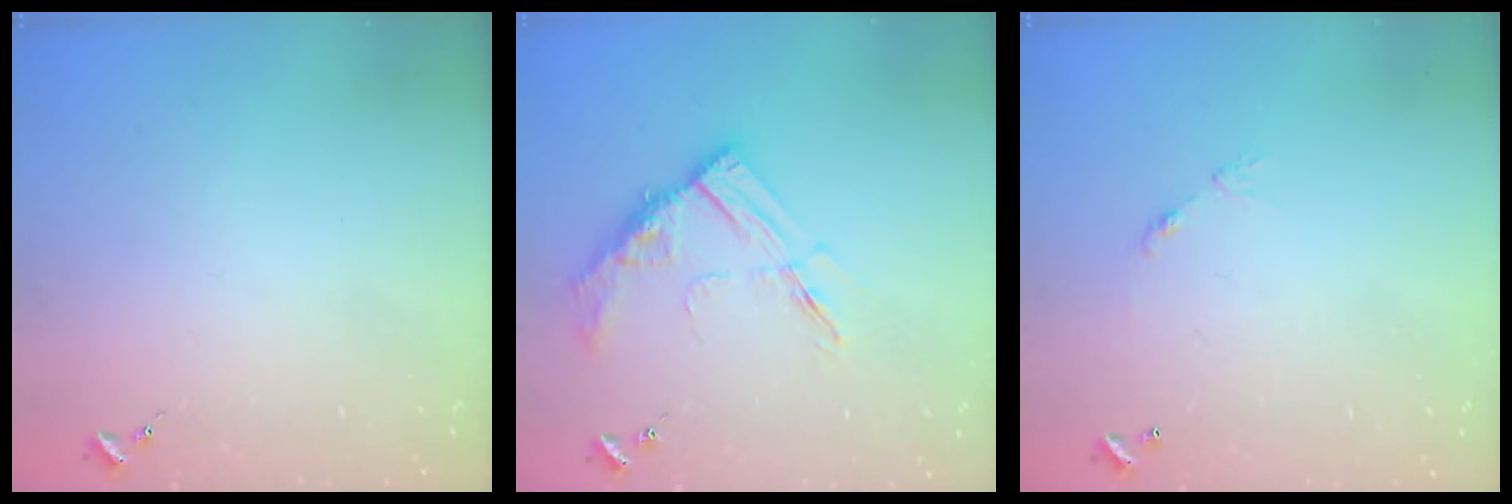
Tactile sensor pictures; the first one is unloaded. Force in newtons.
{"total": 12.4, "press": 12.4, "slide": 0.9}
{"total": 5.5, "press": 5.5, "slide": 0.4}